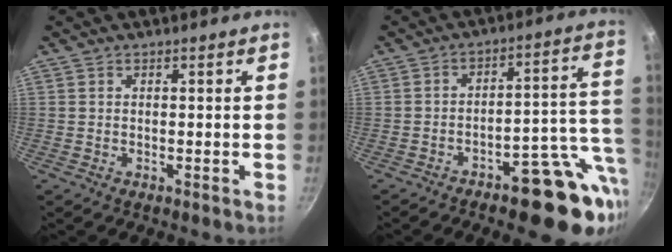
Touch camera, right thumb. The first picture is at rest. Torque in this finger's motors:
{"motor_torque": [2.38, 1.28, 1.04, -1.21, 0.24]}